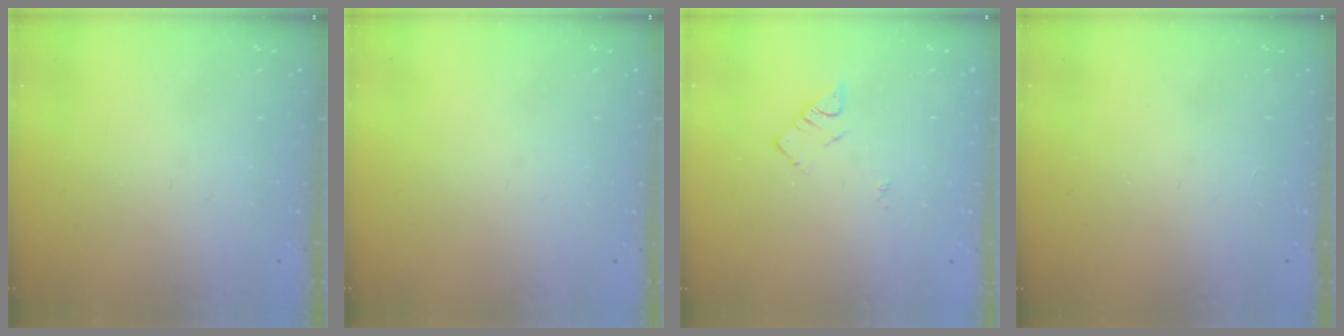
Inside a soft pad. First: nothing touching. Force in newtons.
{"total": 0.0}
{"total": 3.9, "press": 3.9, "slide": 0.5}
{"total": 2.8, "press": 2.8, "slide": 0.4}